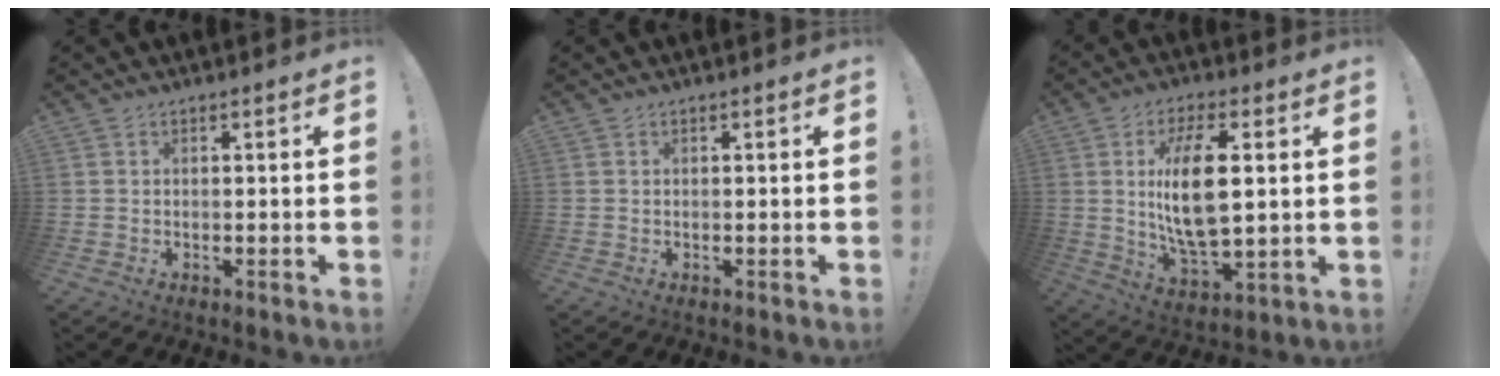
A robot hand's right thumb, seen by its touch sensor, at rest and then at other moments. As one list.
[{"total": 0.0}, {"total": 15.5, "force": [2.6, 6.7, 13.8], "torque": [-0.265, -0.015, 0.033]}]